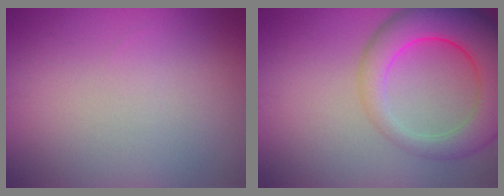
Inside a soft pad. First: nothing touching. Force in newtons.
{"total": 8.1, "press": 8.1, "slide": 0.4}